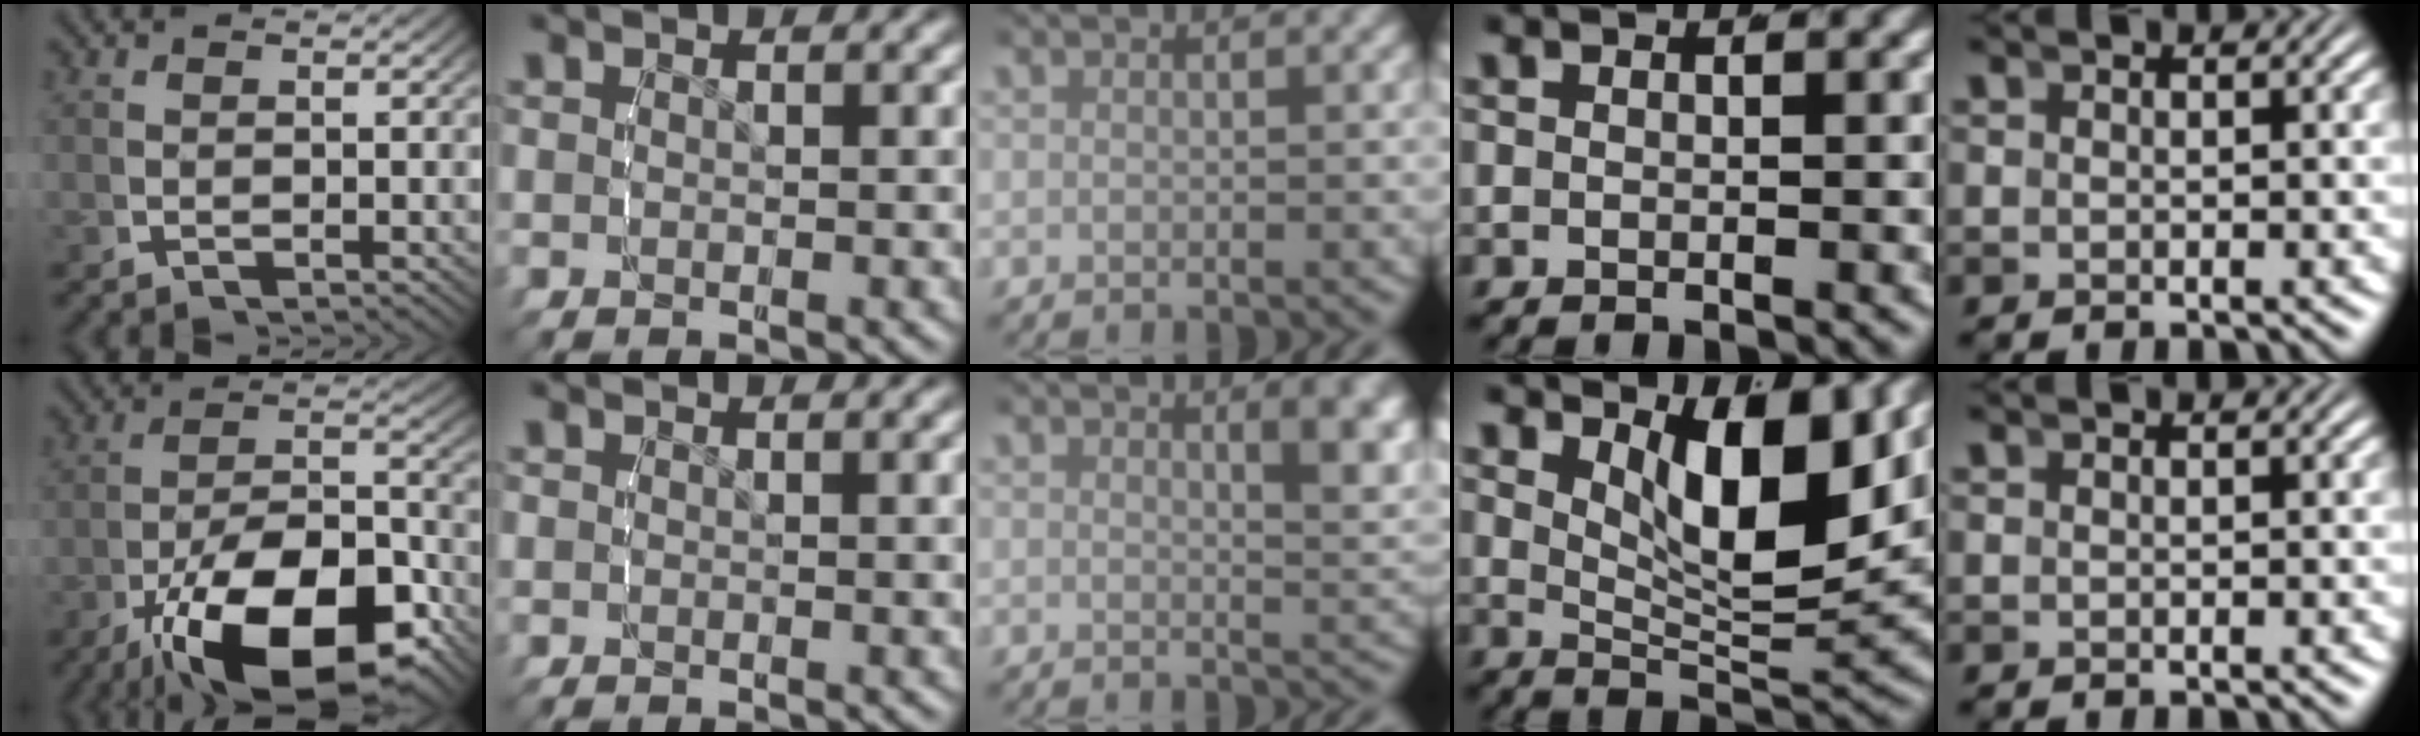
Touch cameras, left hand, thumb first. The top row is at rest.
{"thumb": {"total": 15.0, "force": [-5.3, 7.9, 11.6], "torque": [-0.216, -0.065, -0.053]}, "index": {"total": 0.6, "force": [0.1, 0.2, 0.6], "torque": [-0.004, 0.005, 0.000]}, "middle": {"total": 3.4, "force": [1.6, 0.6, 3.0], "torque": [-0.033, -0.009, 0.025]}, "ring": {"total": 8.4, "force": [3.8, 2.6, 7.0], "torque": [-0.109, -0.017, 0.067]}}